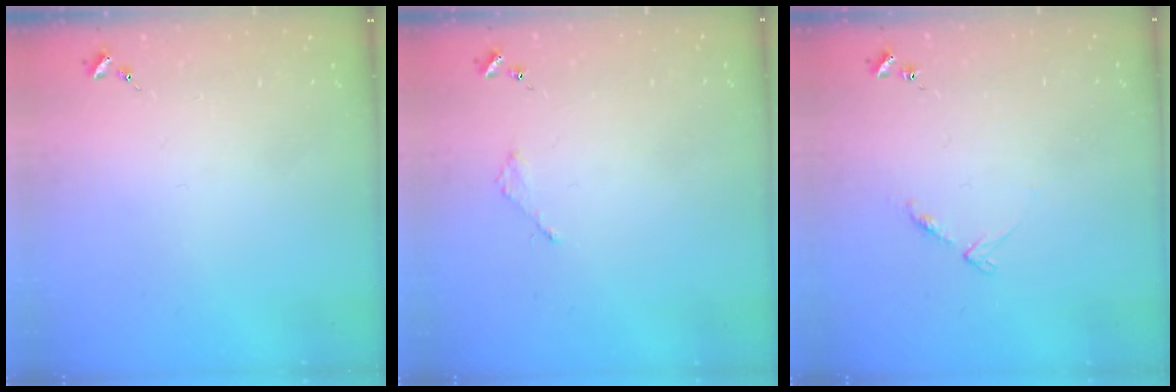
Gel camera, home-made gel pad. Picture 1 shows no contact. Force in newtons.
{"total": 2.0, "press": 2.0, "slide": 0.3}
{"total": 5.9, "press": 5.9, "slide": 0.7}